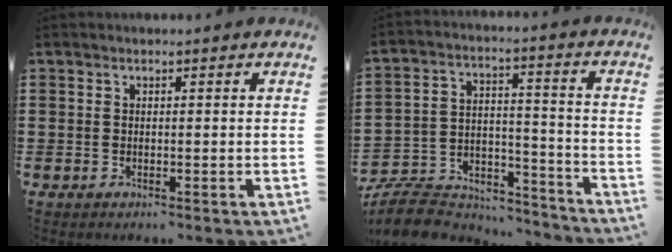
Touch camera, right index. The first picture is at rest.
{"total": 8.5, "force": [-7.8, 2.6, 2.2], "torque": [-0.050, 0.012, -0.154]}